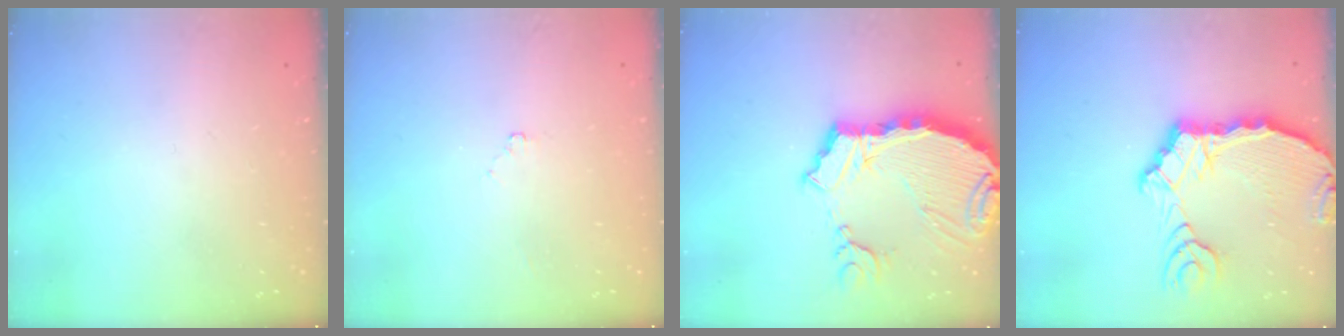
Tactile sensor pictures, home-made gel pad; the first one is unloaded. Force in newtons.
{"total": 1.8, "press": 1.7, "slide": 0.4}
{"total": 13.2, "press": 13.1, "slide": 1.6}
{"total": 11.8, "press": 11.7, "slide": 1.5}